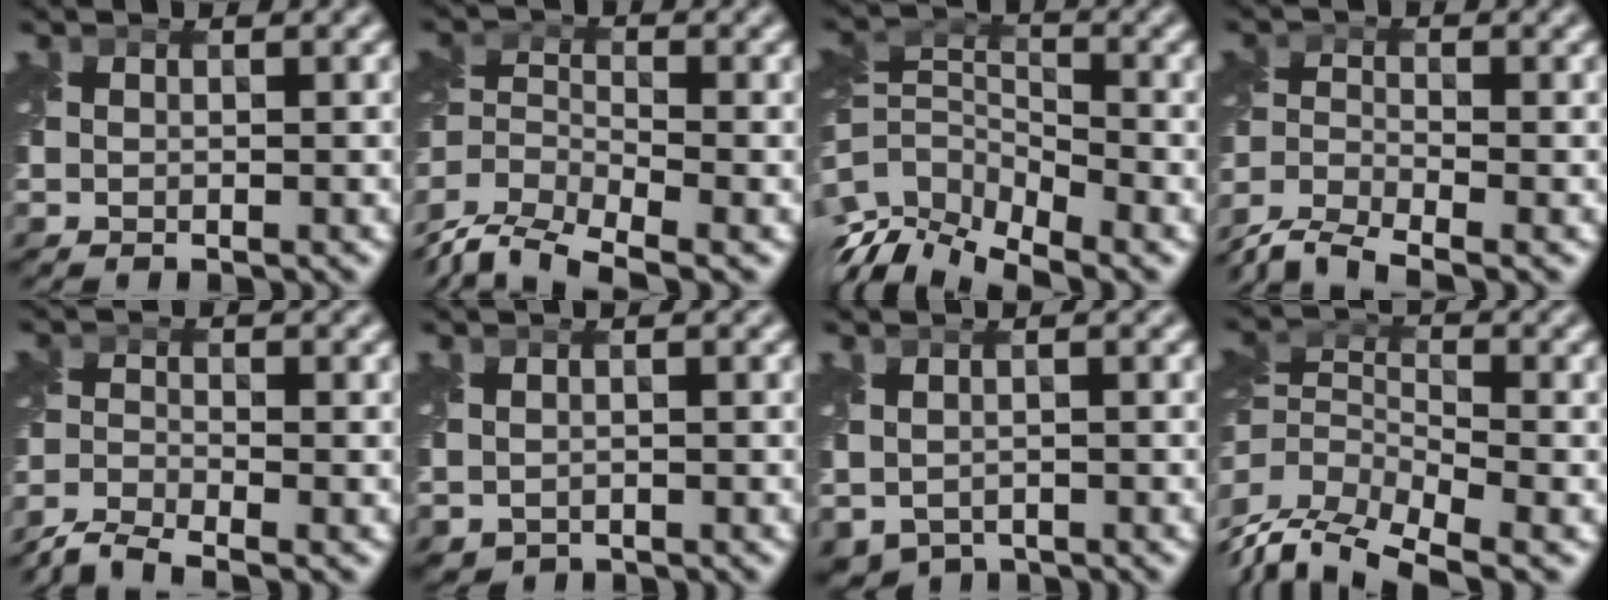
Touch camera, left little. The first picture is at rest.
{"total": 8.6, "force": [-7.0, 2.9, 4.0], "torque": [-0.076, -0.016, -0.136]}
{"total": 8.7, "force": [-5.5, 4.2, 5.2], "torque": [-0.104, -0.007, -0.111]}
{"total": 5.5, "force": [-4.7, 1.3, 2.4], "torque": [-0.051, -0.011, -0.101]}
{"total": 4.0, "force": [-3.7, 0.6, 1.5], "torque": [-0.031, -0.011, -0.084]}
{"total": 1.1, "force": [0.0, 1.0, 0.5], "torque": [-0.015, -0.007, 0.006]}
{"total": 2.7, "force": [-0.9, 2.0, 1.6], "torque": [-0.037, -0.014, -0.012]}
{"total": 7.8, "force": [-3.9, 3.6, 5.7], "torque": [-0.105, -0.008, -0.086]}